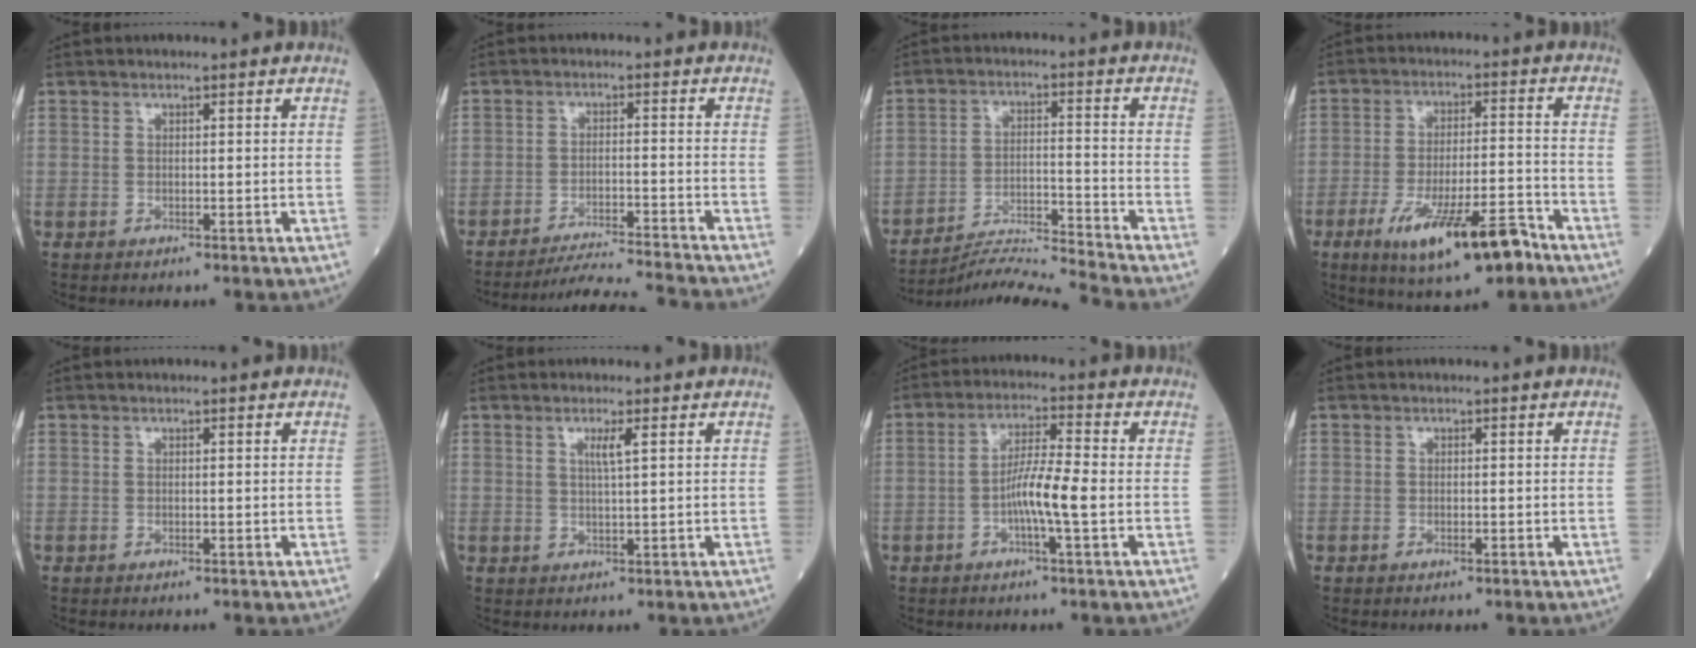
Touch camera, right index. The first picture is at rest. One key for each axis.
{"total": 10.6, "fx": -10.1, "fy": -2.4, "fz": 1.7, "tx": -0.019, "ty": -0.014, "tz": -0.163}
{"total": 11.3, "fx": -10.6, "fy": -3.8, "fz": 1.0, "tx": -0.012, "ty": -0.001, "tz": -0.188}
{"total": 13.6, "fx": -7.9, "fy": 2.8, "fz": 10.7, "tx": -0.181, "ty": -0.013, "tz": -0.123}
{"total": 0.0}
{"total": 2.2, "fx": 0.9, "fy": -0.3, "fz": 2.0, "tx": -0.040, "ty": -0.003, "tz": 0.016}
{"total": 6.4, "fx": -1.6, "fy": -0.1, "fz": 6.2, "tx": -0.120, "ty": 0.004, "tz": -0.032}
{"total": 0.6, "fx": -0.4, "fy": 0.2, "fz": 0.4, "tx": -0.007, "ty": 0.000, "tz": -0.004}